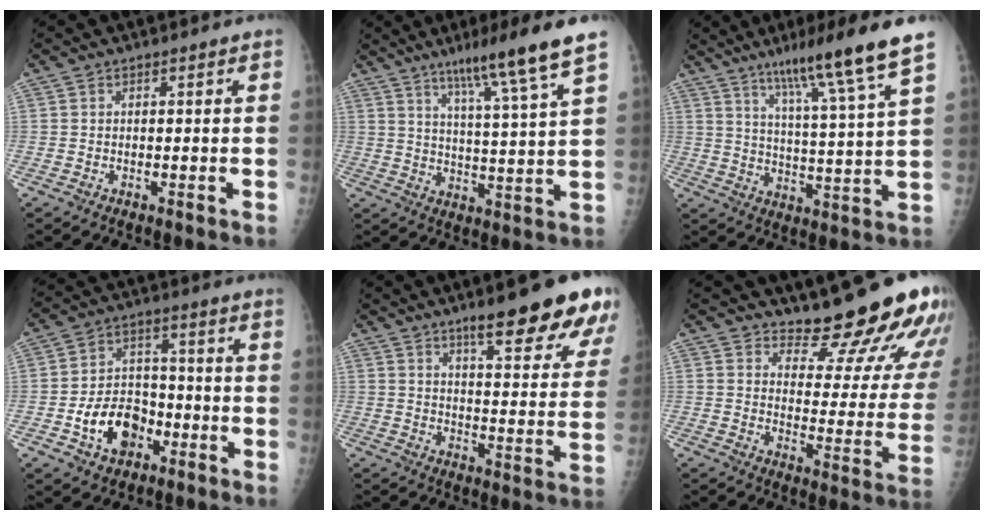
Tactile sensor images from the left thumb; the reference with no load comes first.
{"total": 13.5, "force": [8.8, -0.3, 10.3], "torque": [-0.157, -0.040, 0.135]}
{"total": 15.4, "force": [10.2, 0.2, 11.5], "torque": [-0.170, -0.047, 0.155]}
{"total": 11.4, "force": [-4.5, 8.1, 6.5], "torque": [-0.080, 0.034, -0.076]}
{"total": 18.4, "force": [12.4, 3.5, 13.2], "torque": [-0.144, -0.059, 0.167]}
{"total": 17.5, "force": [15.4, 4.2, 7.0], "torque": [-0.046, -0.152, 0.194]}